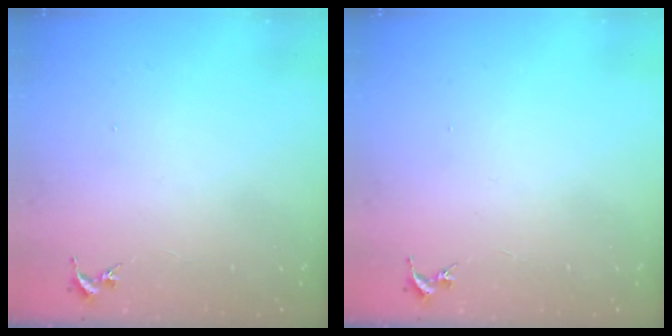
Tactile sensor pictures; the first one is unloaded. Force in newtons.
{"total": 0.0}